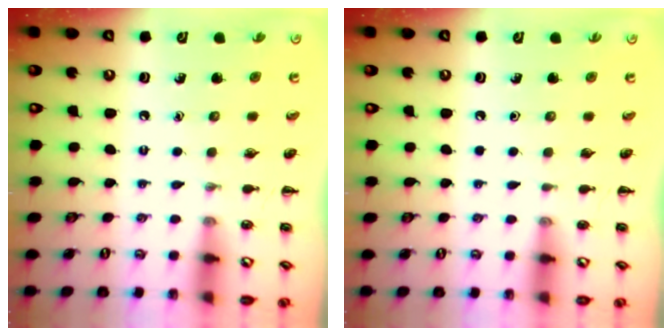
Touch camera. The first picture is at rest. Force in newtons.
{"total": 0.0}